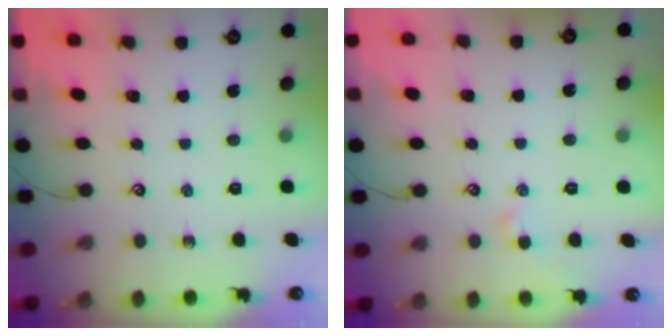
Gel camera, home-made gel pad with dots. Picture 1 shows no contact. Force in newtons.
{"total": 0.5, "press": 0.1, "slide": 0.5}